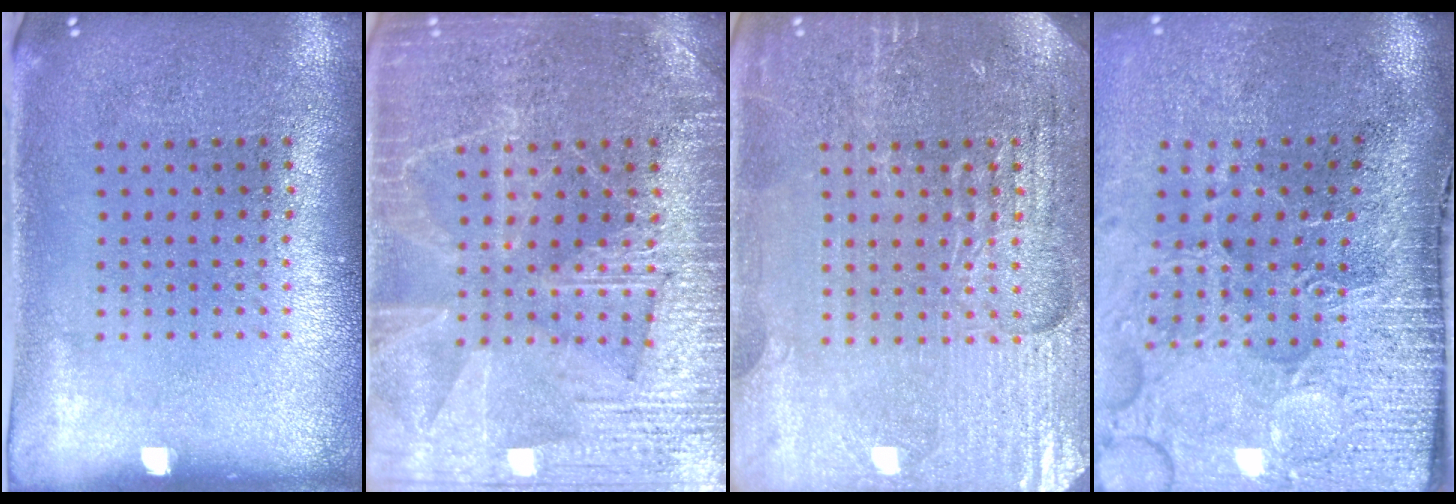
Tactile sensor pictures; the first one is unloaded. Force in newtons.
{"total": 3.7, "press": 3.7, "slide": 0.5}
{"total": 4.2, "press": 4.0, "slide": 1.2}
{"total": 5.1, "press": 4.1, "slide": 3.0}